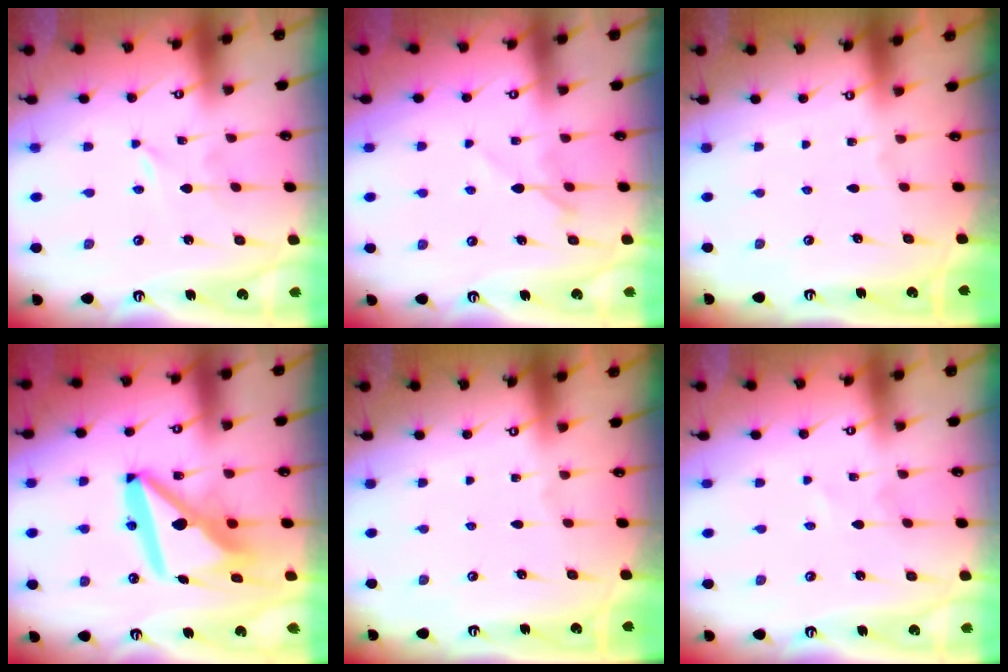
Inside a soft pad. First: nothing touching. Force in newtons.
{"total": 4.8, "press": 4.7, "slide": 0.7}
{"total": 0.0}
{"total": 16.4, "press": 16.3, "slide": 1.7}
{"total": 0.0}
{"total": 0.0}